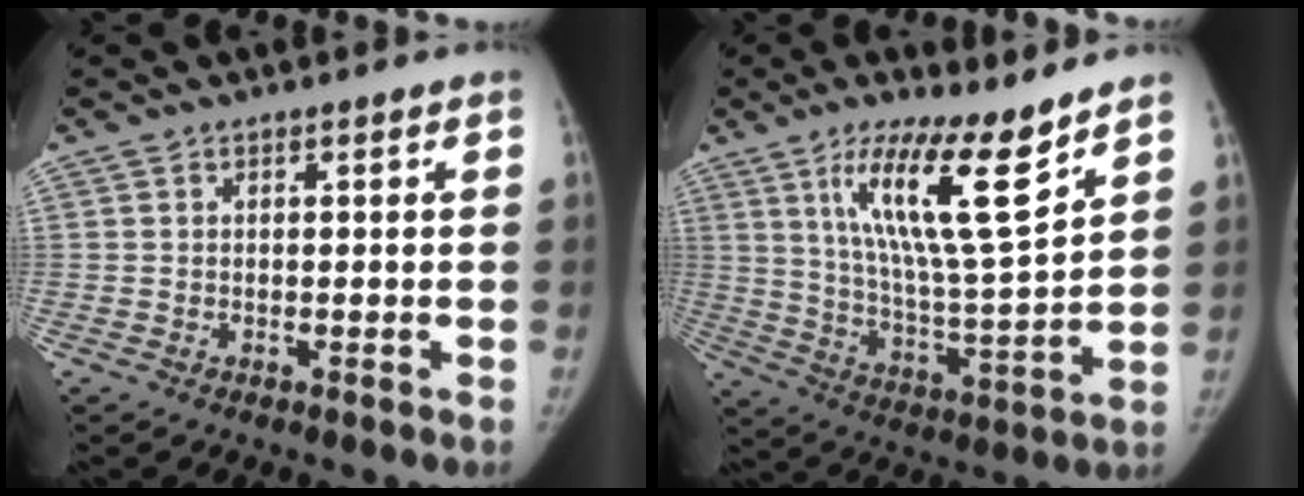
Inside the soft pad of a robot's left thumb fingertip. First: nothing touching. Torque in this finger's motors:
{"motor_torque": [0.45, 0.37, 1.84, -0.93, 0.43]}